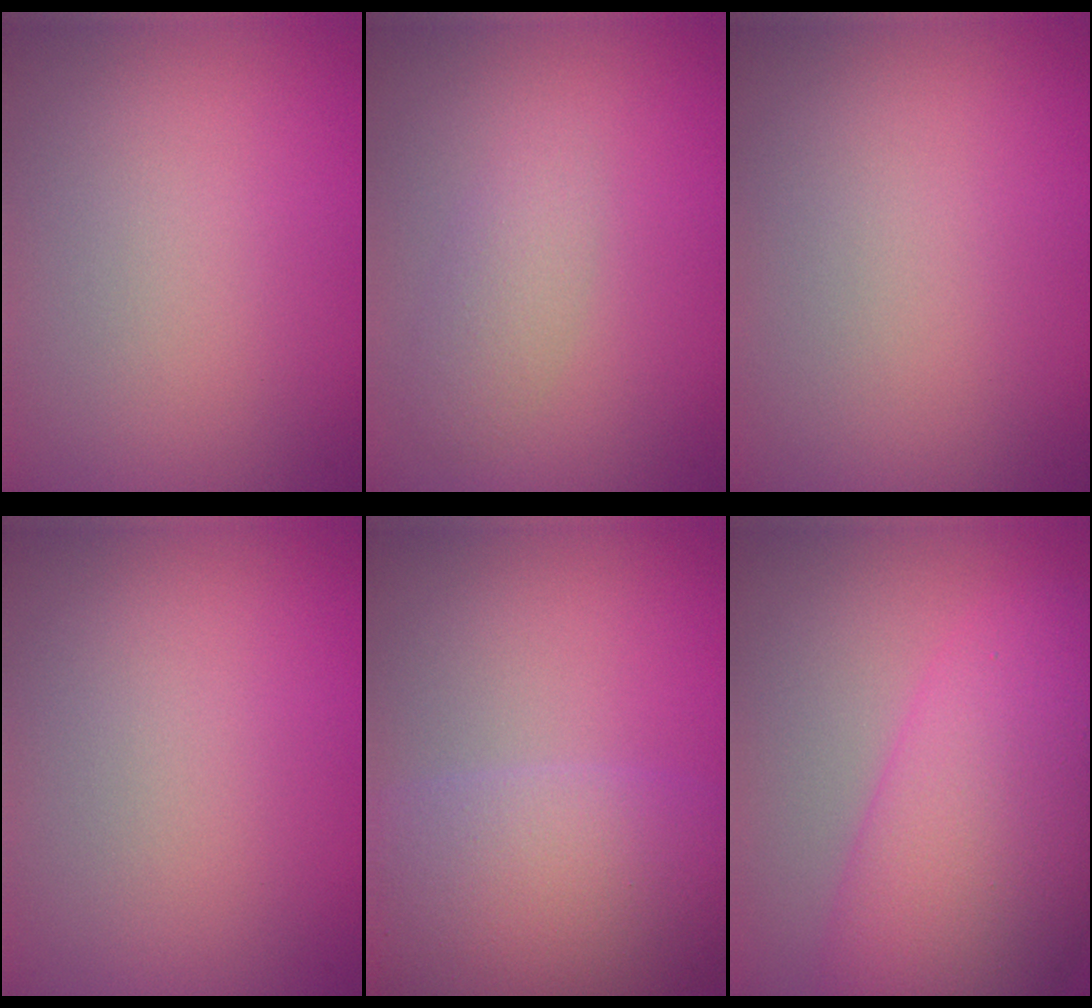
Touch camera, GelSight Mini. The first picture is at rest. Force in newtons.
{"total": 1.9, "press": 1.9, "slide": 0.1}
{"total": 0.0}
{"total": 0.0}
{"total": 8.2, "press": 8.1, "slide": 0.6}
{"total": 10.5, "press": 10.5, "slide": 0.3}